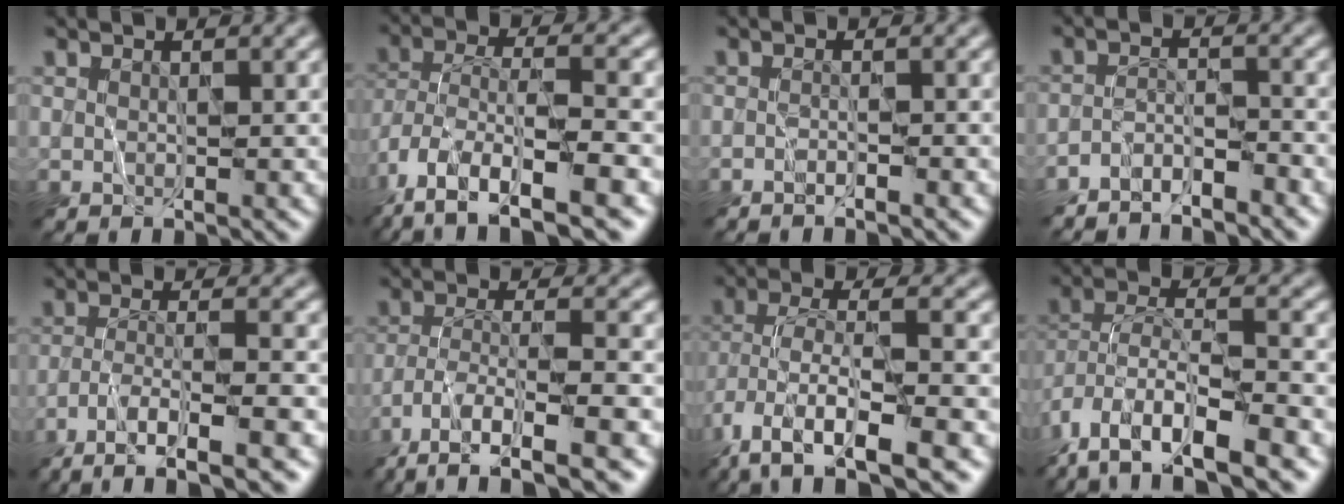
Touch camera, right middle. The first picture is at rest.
{"total": 12.2, "force": [-7.0, 4.8, 8.7], "torque": [-0.183, -0.006, -0.112]}
{"total": 1.0, "force": [-0.9, 0.1, 0.5], "torque": [-0.003, 0.002, -0.022]}
{"total": 3.3, "force": [-3.2, 0.4, 0.8], "torque": [-0.013, 0.003, -0.061]}
{"total": 7.4, "force": [-4.6, 1.5, 5.6], "torque": [-0.082, 0.009, -0.080]}
{"total": 9.5, "force": [-6.3, 2.5, 6.6], "torque": [-0.118, -0.002, -0.106]}
{"total": 10.3, "force": [-5.3, 3.9, 8.0], "torque": [-0.156, -0.004, -0.095]}
{"total": 12.6, "force": [-8.2, 4.5, 8.4], "torque": [-0.166, 0.001, -0.137]}